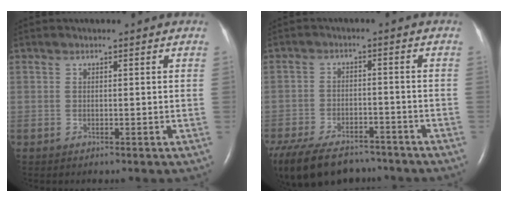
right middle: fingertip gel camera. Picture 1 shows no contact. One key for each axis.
{"total": 18.9, "fx": -14.5, "fy": 8.5, "fz": 8.6, "tx": -0.237, "ty": -0.028, "tz": -0.211}